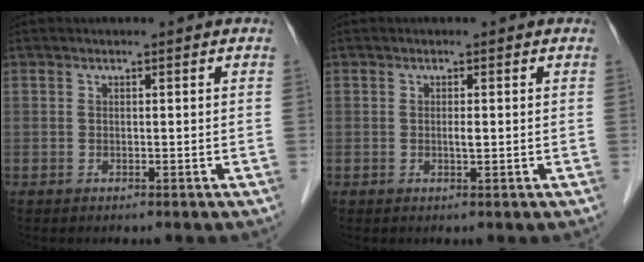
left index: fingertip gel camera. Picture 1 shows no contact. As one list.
[{"total": 0.9, "force": [-0.3, 0.1, 0.8], "torque": [-0.015, -0.005, -0.005]}]